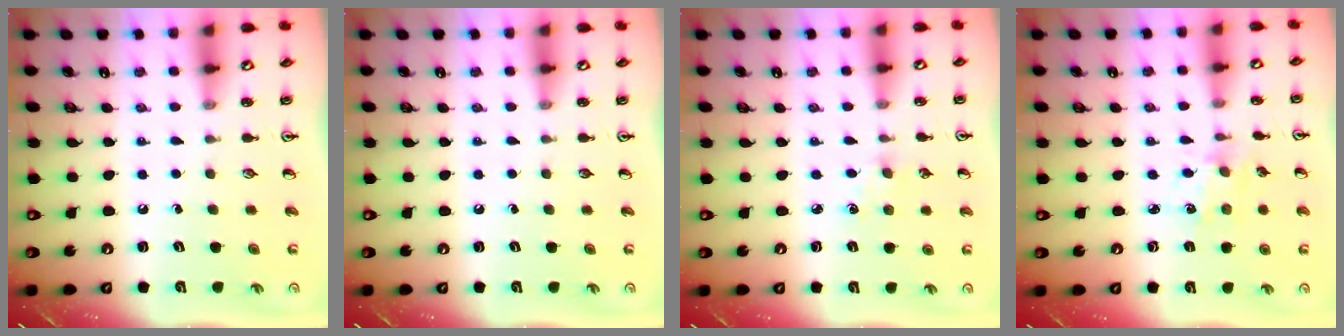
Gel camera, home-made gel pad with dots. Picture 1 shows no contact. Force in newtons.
{"total": 0.0}
{"total": 3.3, "press": 3.2, "slide": 0.4}
{"total": 2.0, "press": 2.0, "slide": 0.5}